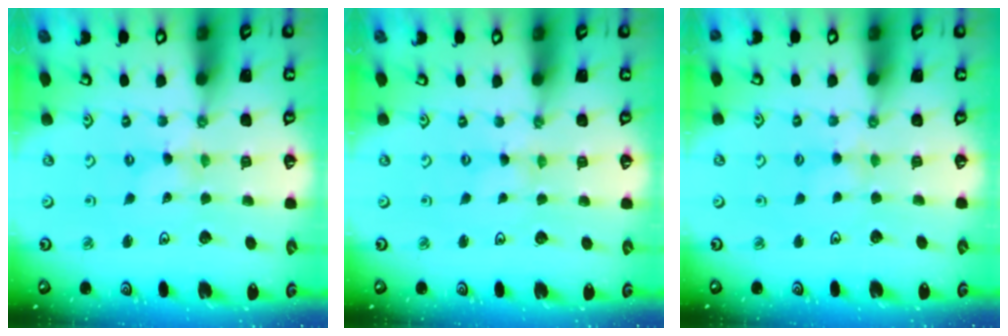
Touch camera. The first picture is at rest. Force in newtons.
{"total": 0.0}
{"total": 2.5, "press": 2.5, "slide": 0.3}